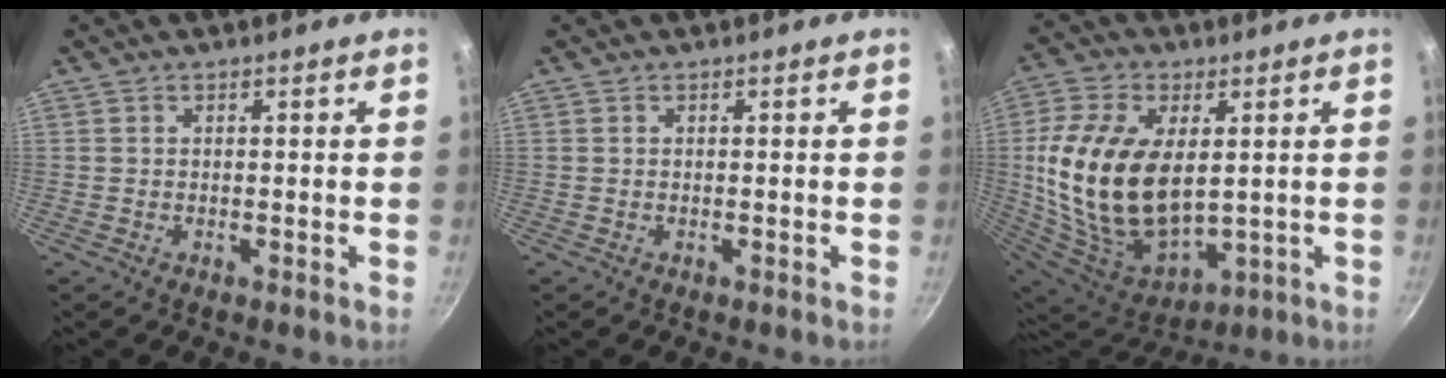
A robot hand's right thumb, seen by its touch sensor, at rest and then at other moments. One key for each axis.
{"total": 0.0}
{"total": 23.3, "fx": 2.0, "fy": 13.9, "fz": 18.6, "tx": -0.355, "ty": -0.018, "tz": 0.053}